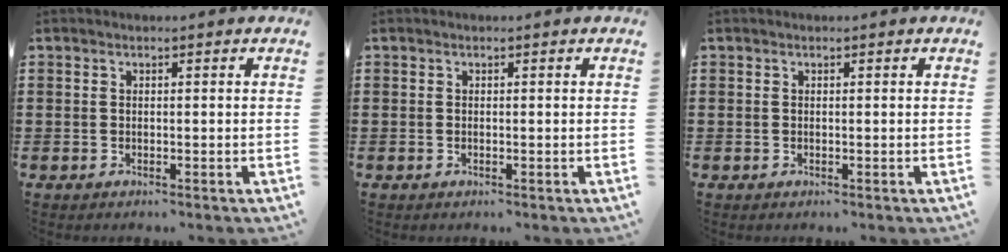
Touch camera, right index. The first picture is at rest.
{"total": 0.0}
{"total": 0.0}